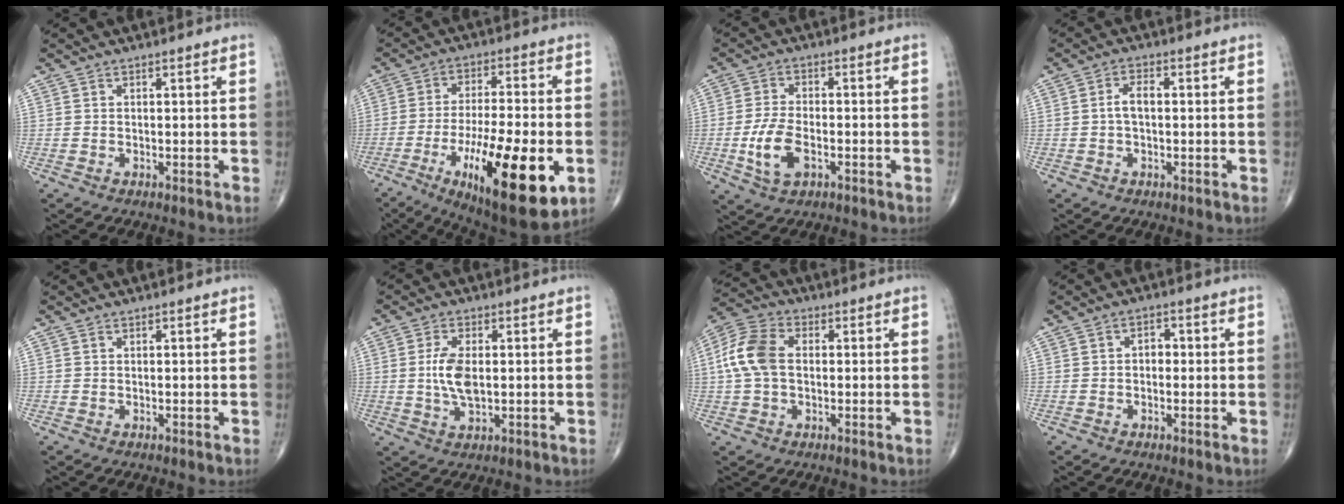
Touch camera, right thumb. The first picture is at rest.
{"total": 22.6, "force": [-7.6, 6.7, 20.2], "torque": [-0.316, -0.004, -0.107]}
{"total": 7.4, "force": [-2.2, 4.0, 5.9], "torque": [-0.120, 0.009, -0.038]}
{"total": 3.2, "force": [-0.1, 1.6, 2.7], "torque": [-0.053, 0.012, -0.004]}
{"total": 0.0}
{"total": 6.4, "force": [0.3, 3.1, 5.6], "torque": [-0.113, -0.005, 0.004]}
{"total": 9.8, "force": [0.6, 6.4, 7.4], "torque": [-0.161, 0.025, 0.004]}
{"total": 2.4, "force": [-0.1, 1.7, 1.7], "torque": [-0.014, 0.012, -0.007]}